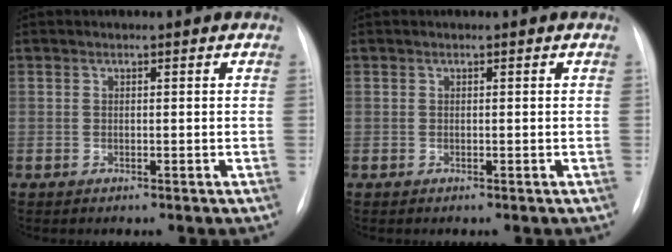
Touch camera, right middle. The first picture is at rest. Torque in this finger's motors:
{"motor_torque": [0.00, 0.00, 0.00, 0.00]}